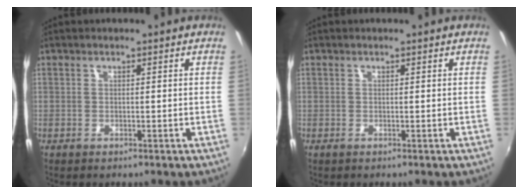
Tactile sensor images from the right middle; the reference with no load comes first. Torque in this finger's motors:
{"motor_torque": [0.00, 0.01, 0.00, 0.00]}